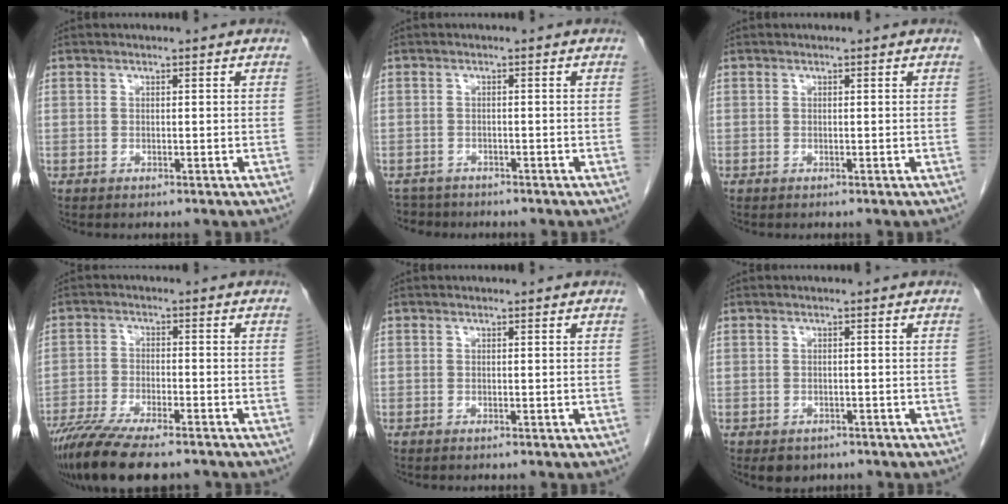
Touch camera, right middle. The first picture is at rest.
{"total": 3.3, "force": [-3.0, 1.4, -0.4], "torque": [0.003, -0.004, -0.052]}
{"total": 0.0}
{"total": 13.2, "force": [-10.5, 2.7, 7.5], "torque": [-0.133, -0.025, -0.170]}
{"total": 0.0}
{"total": 3.1, "force": [-2.1, 2.0, 0.9], "torque": [-0.009, 0.002, -0.022]}